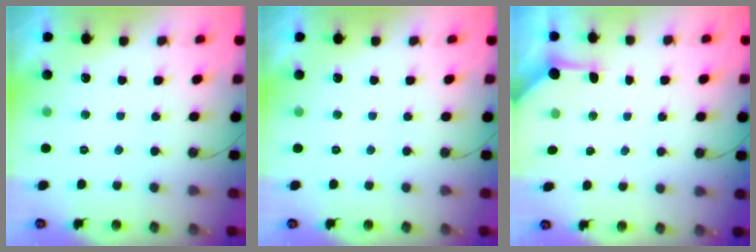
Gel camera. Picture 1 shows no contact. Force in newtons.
{"total": 0.0}
{"total": 3.0, "press": 3.0, "slide": 0.5}